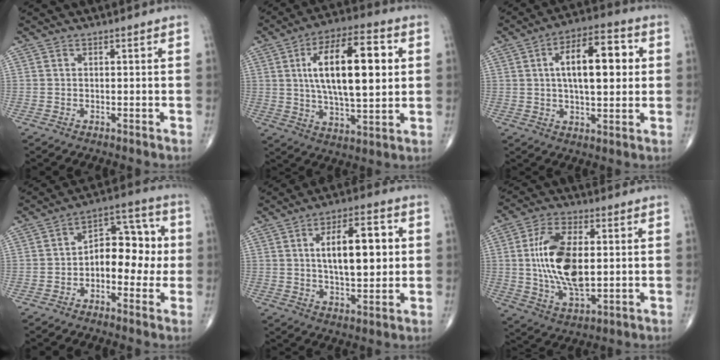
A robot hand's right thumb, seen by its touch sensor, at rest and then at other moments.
{"total": 20.0, "force": [3.8, 8.1, 17.9], "torque": [-0.280, 0.003, 0.061]}
{"total": 14.9, "force": [2.6, 6.6, 13.1], "torque": [-0.187, 0.013, 0.038]}
{"total": 12.4, "force": [-0.6, 7.5, 9.9], "torque": [-0.104, 0.036, -0.017]}
{"total": 14.0, "force": [2.4, 6.1, 12.4], "torque": [-0.174, 0.001, 0.040]}
{"total": 16.0, "force": [1.3, 8.0, 13.8], "torque": [-0.258, -0.009, 0.029]}